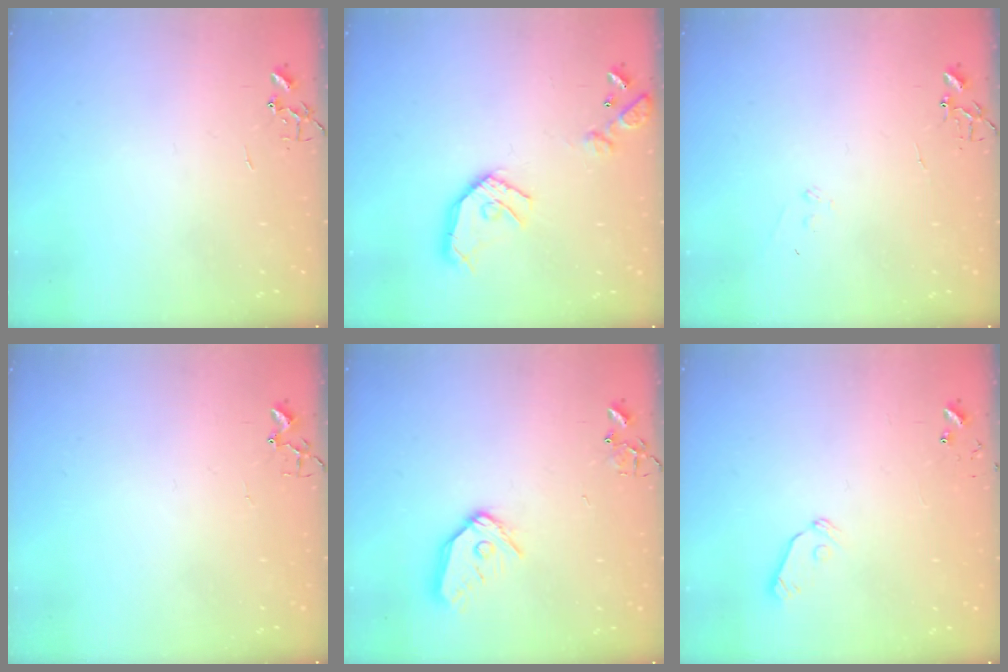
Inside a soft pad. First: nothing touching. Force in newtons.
{"total": 14.7, "press": 14.6, "slide": 1.6}
{"total": 7.1, "press": 7.1, "slide": 0.7}
{"total": 3.3, "press": 3.3, "slide": 0.5}
{"total": 12.5, "press": 12.4, "slide": 1.6}
{"total": 6.0, "press": 6.0, "slide": 0.7}